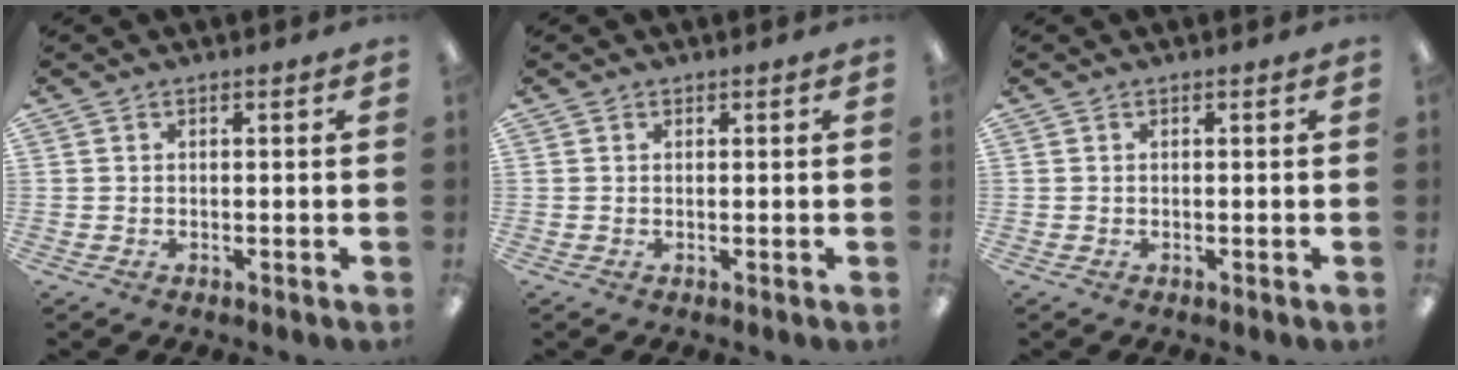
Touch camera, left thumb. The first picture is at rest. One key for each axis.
{"total": 0.0}
{"total": 0.0}